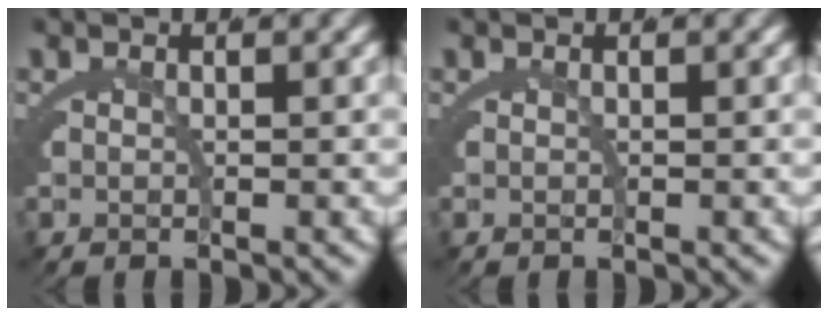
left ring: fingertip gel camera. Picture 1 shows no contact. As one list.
[{"total": 0.0}]